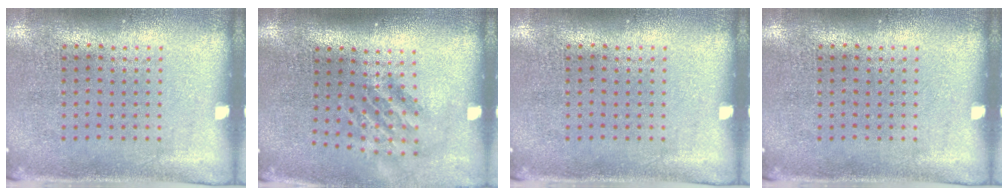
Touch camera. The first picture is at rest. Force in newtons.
{"total": 1.8, "press": 1.2, "slide": 1.2}
{"total": 0.0}
{"total": 0.0}